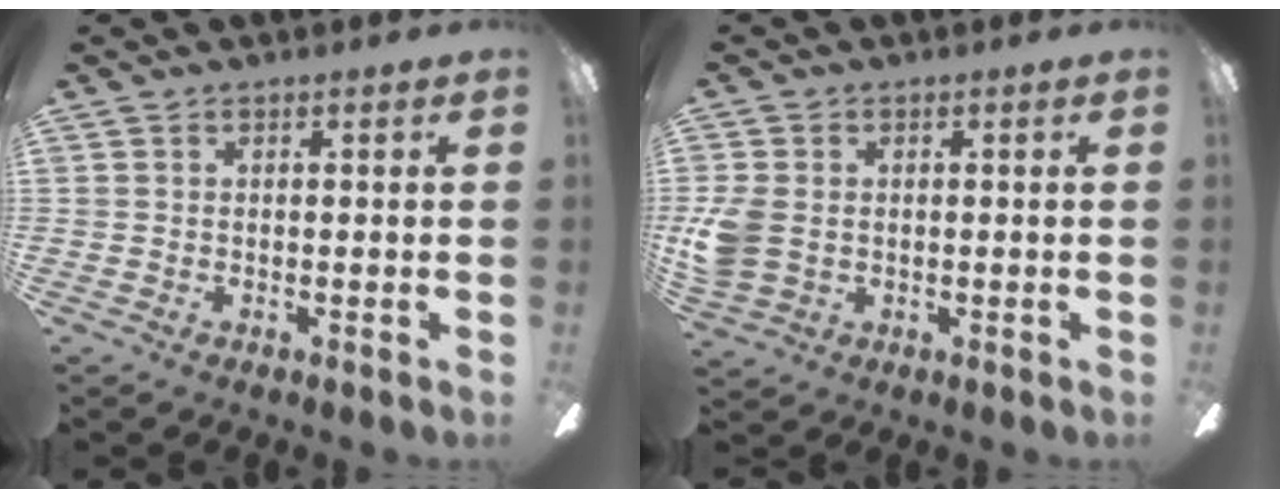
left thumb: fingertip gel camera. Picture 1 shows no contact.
{"total": 6.5, "force": [0.4, 5.0, 4.0], "torque": [-0.099, 0.008, 0.010]}